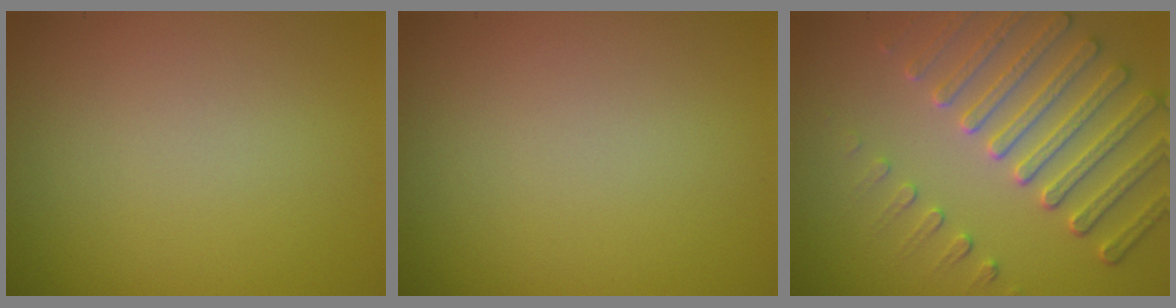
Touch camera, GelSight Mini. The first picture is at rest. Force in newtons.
{"total": 0.0}
{"total": 5.5, "press": 4.8, "slide": 2.7}